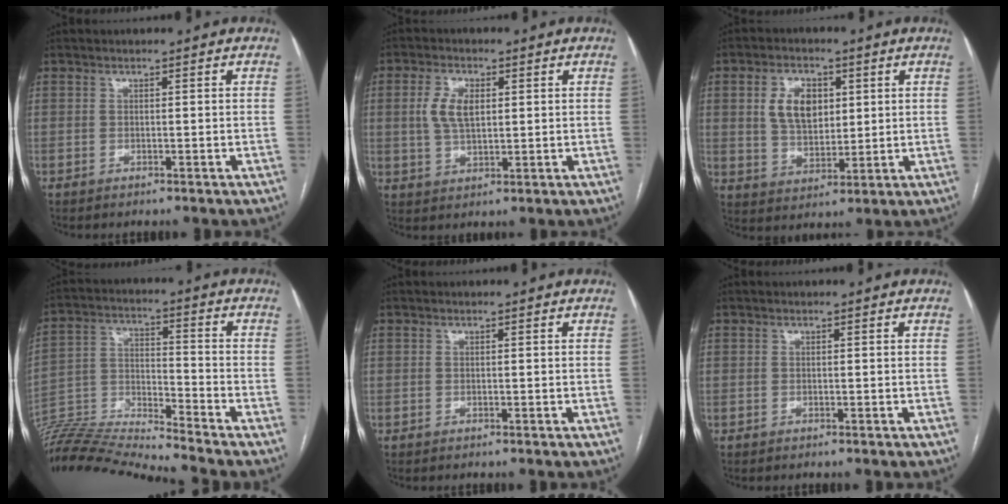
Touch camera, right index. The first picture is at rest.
{"total": 5.9, "force": [1.2, 3.0, 4.9], "torque": [-0.107, 0.009, 0.027]}
{"total": 8.2, "force": [2.3, 5.2, 6.0], "torque": [-0.115, 0.010, 0.050]}
{"total": 13.8, "force": [-13.4, -2.5, 2.2], "torque": [-0.044, 0.027, -0.250]}
{"total": 0.0}
{"total": 0.0}